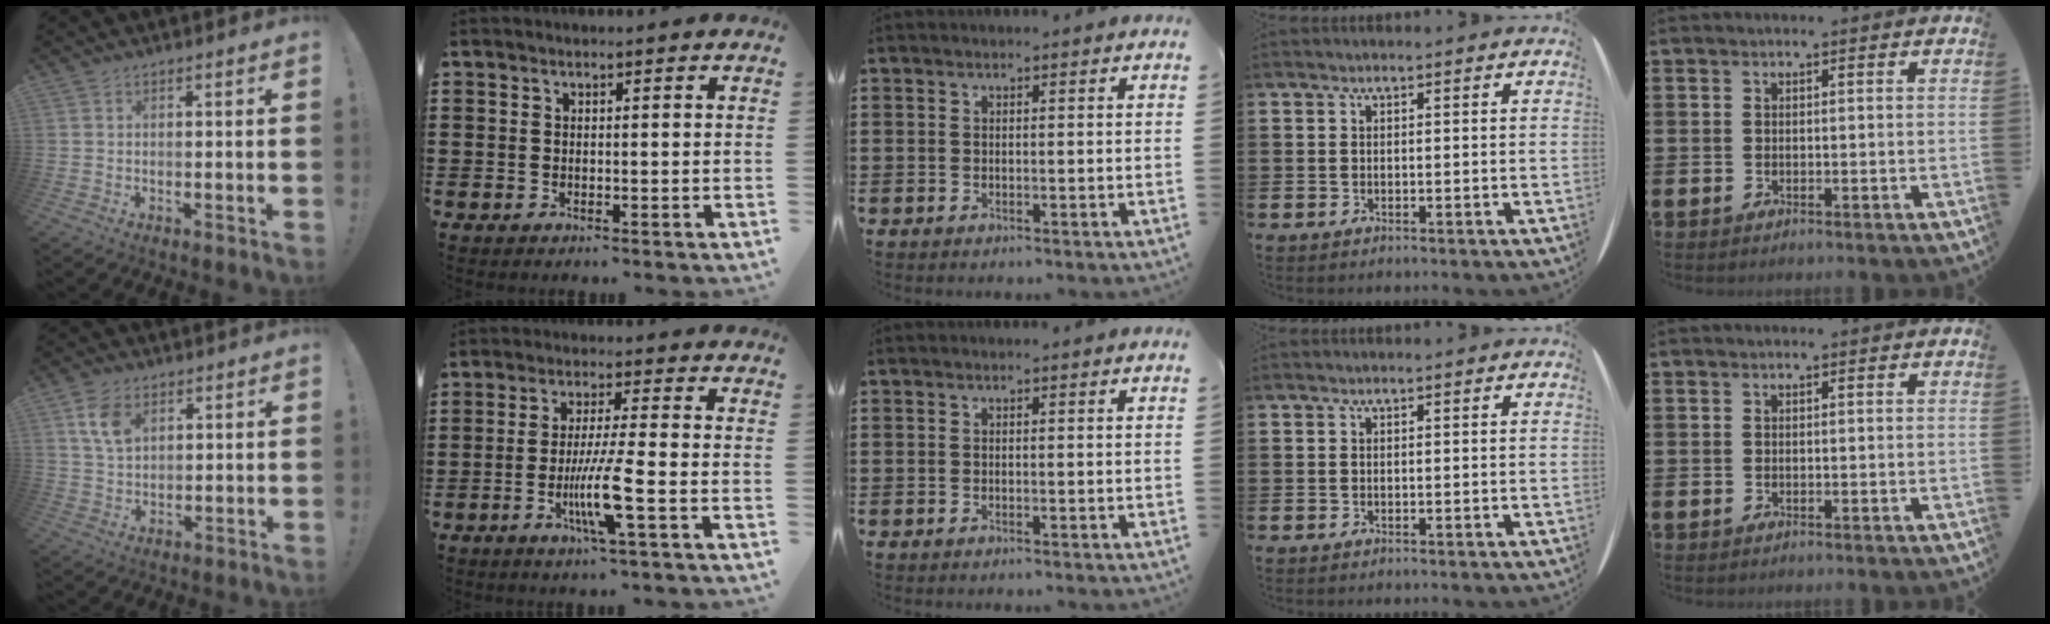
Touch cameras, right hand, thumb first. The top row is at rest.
{"thumb": {"total": 7.4, "force": [3.3, 4.5, 4.9], "torque": [-0.076, -0.009, 0.062]}, "index": {"total": 8.0, "force": [-2.8, 0.1, 7.5], "torque": [-0.152, -0.020, -0.055]}}